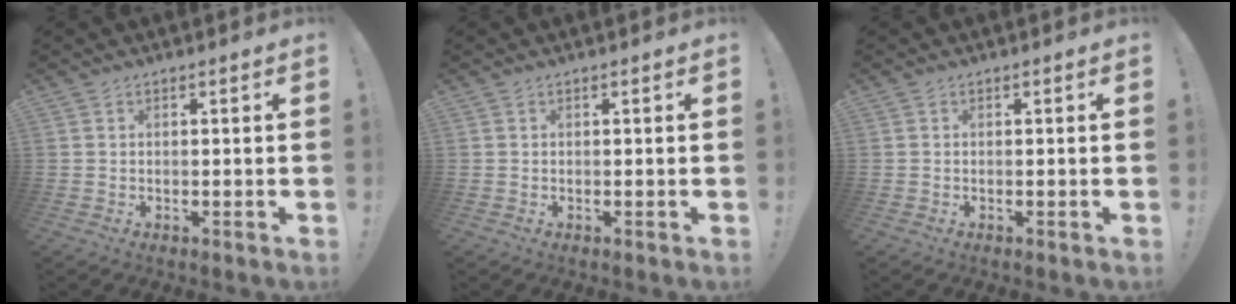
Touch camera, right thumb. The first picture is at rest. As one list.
[{"total": 0.0}, {"total": 0.0}]